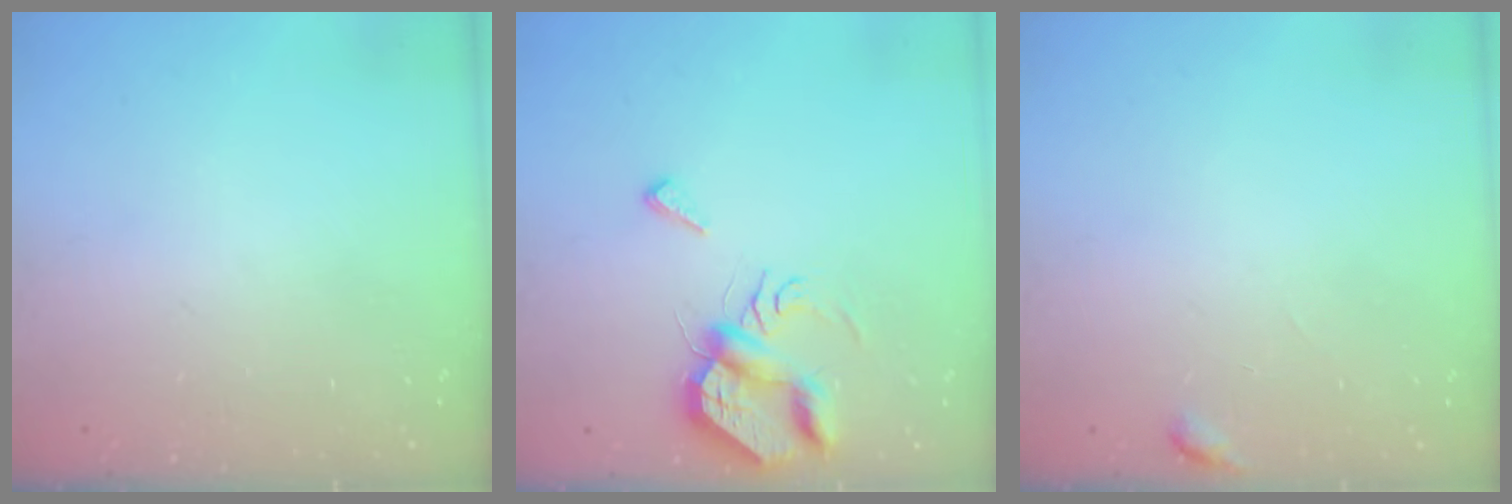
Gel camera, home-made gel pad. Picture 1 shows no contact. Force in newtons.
{"total": 8.0, "press": 7.9, "slide": 0.8}
{"total": 2.6, "press": 2.5, "slide": 0.3}